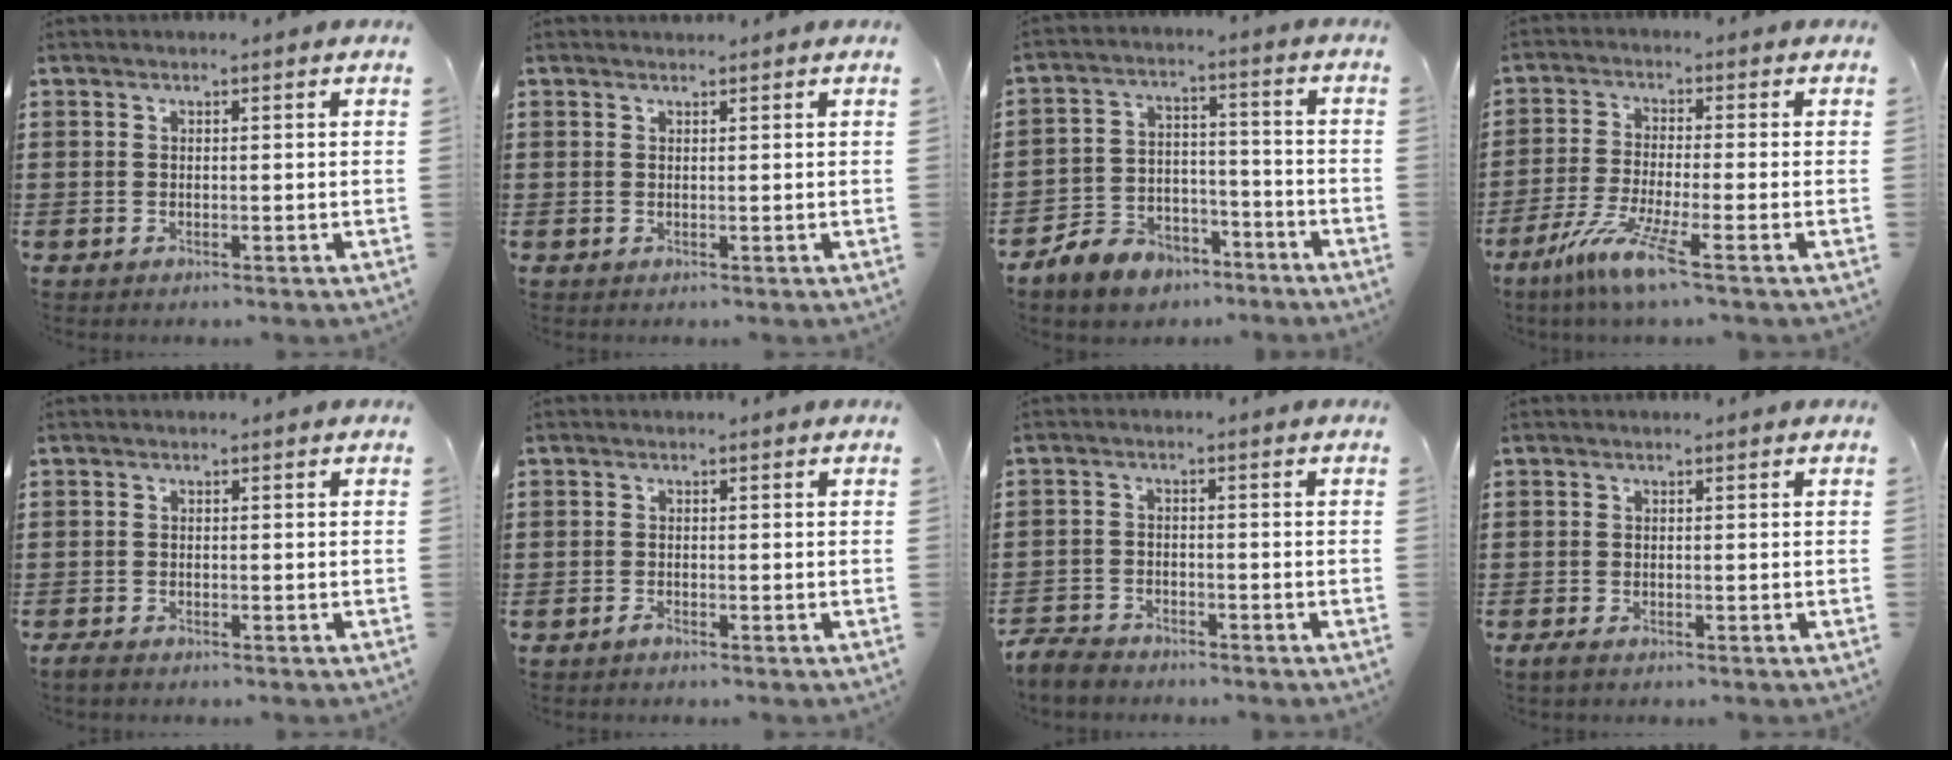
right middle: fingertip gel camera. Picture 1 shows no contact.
{"total": 0.0}
{"total": 6.9, "force": [-6.2, 2.9, 0.6], "torque": [-0.033, 0.021, -0.126]}
{"total": 7.6, "force": [-4.8, 0.2, 5.9], "torque": [-0.130, -0.019, -0.093]}
{"total": 1.4, "force": [-1.2, 0.5, 0.3], "torque": [-0.011, 0.002, -0.026]}
{"total": 1.3, "force": [-1.1, 0.4, 0.4], "torque": [-0.010, -0.002, -0.022]}
{"total": 3.9, "force": [-3.8, 1.0, 0.4], "torque": [-0.025, 0.000, -0.083]}
{"total": 1.1, "force": [-0.9, 0.4, 0.5], "torque": [-0.021, -0.004, -0.021]}